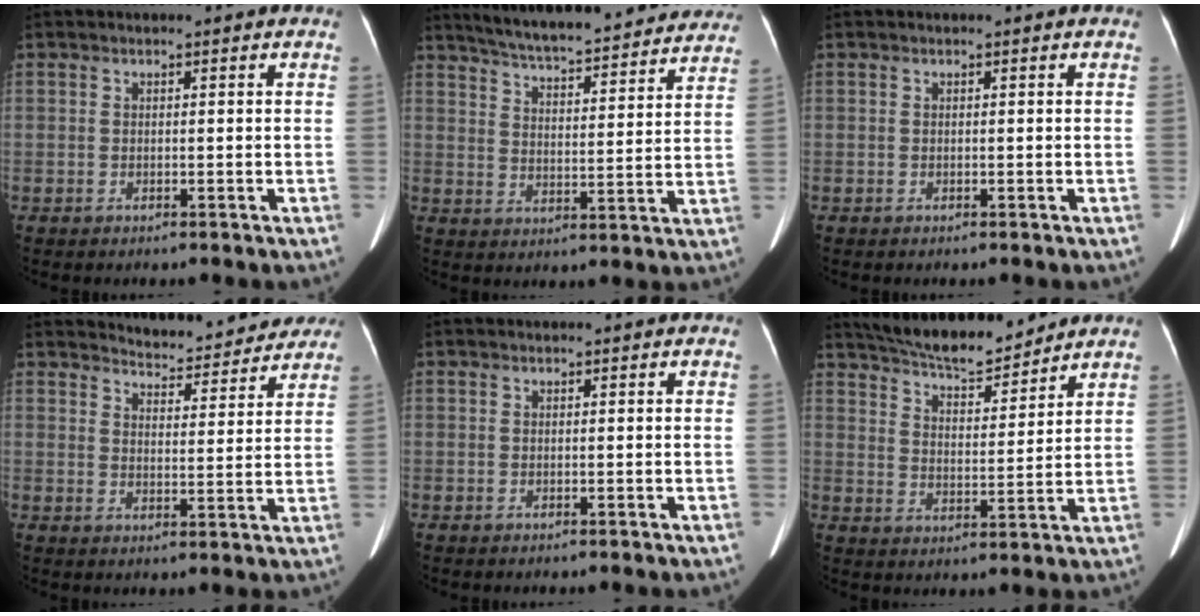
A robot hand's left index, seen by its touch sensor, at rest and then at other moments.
{"total": 25.7, "force": [23.4, 3.8, 9.8], "torque": [-0.152, -0.021, 0.301]}
{"total": 0.0}
{"total": 10.5, "force": [10.2, 2.1, 1.4], "torque": [-0.008, -0.004, 0.123]}
{"total": 0.0}
{"total": 11.2, "force": [10.5, 1.6, 3.7], "torque": [-0.064, 0.004, 0.174]}